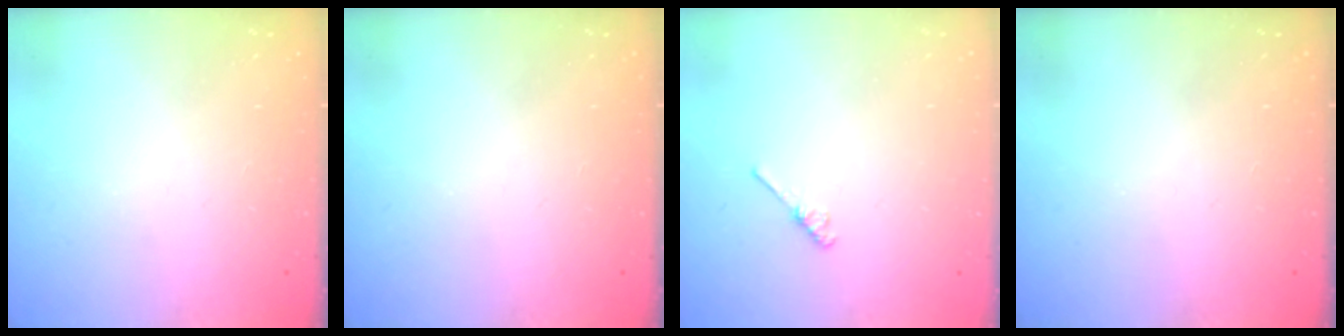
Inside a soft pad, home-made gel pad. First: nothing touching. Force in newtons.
{"total": 0.0}
{"total": 2.7, "press": 2.7, "slide": 0.4}
{"total": 0.0}